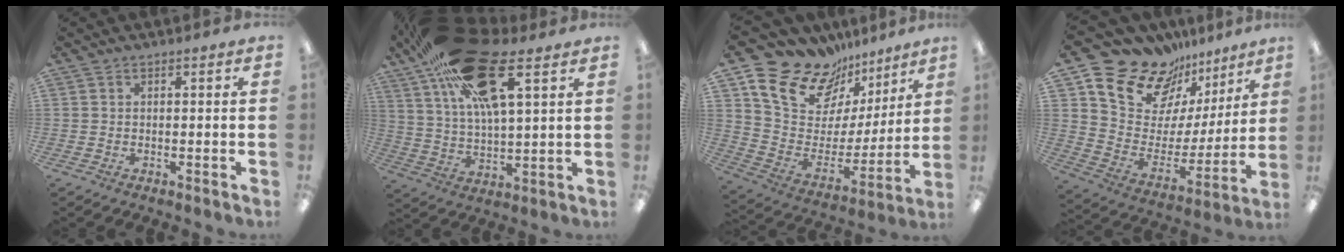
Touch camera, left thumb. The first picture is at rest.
{"total": 26.4, "force": [13.7, 10.8, 19.9], "torque": [-0.354, -0.037, 0.230]}
{"total": 17.3, "force": [12.8, 10.5, 5.2], "torque": [-0.111, -0.099, 0.237]}
{"total": 16.9, "force": [13.3, 9.7, 4.0], "torque": [-0.097, -0.110, 0.243]}